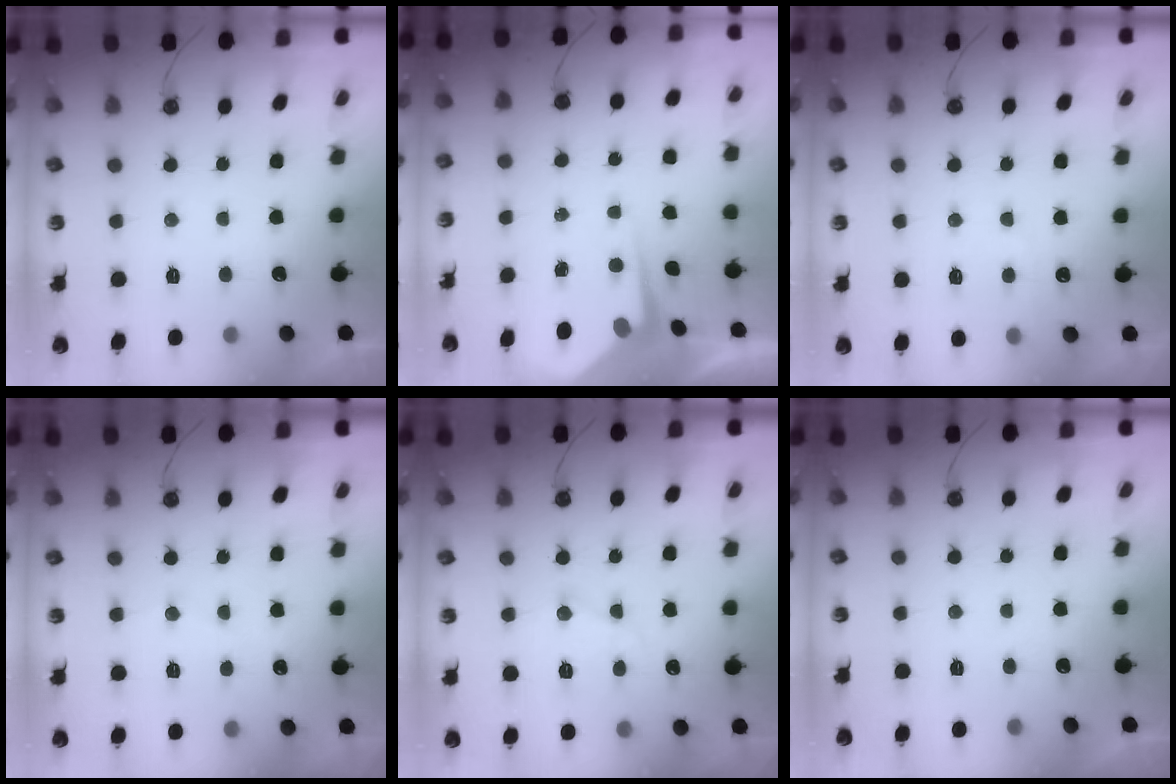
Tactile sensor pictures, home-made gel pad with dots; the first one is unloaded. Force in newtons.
{"total": 5.0, "press": 5.0, "slide": 0.7}
{"total": 5.0, "press": 5.0, "slide": 0.6}
{"total": 5.9, "press": 5.8, "slide": 0.6}
{"total": 9.6, "press": 9.6, "slide": 0.8}
{"total": 0.0}